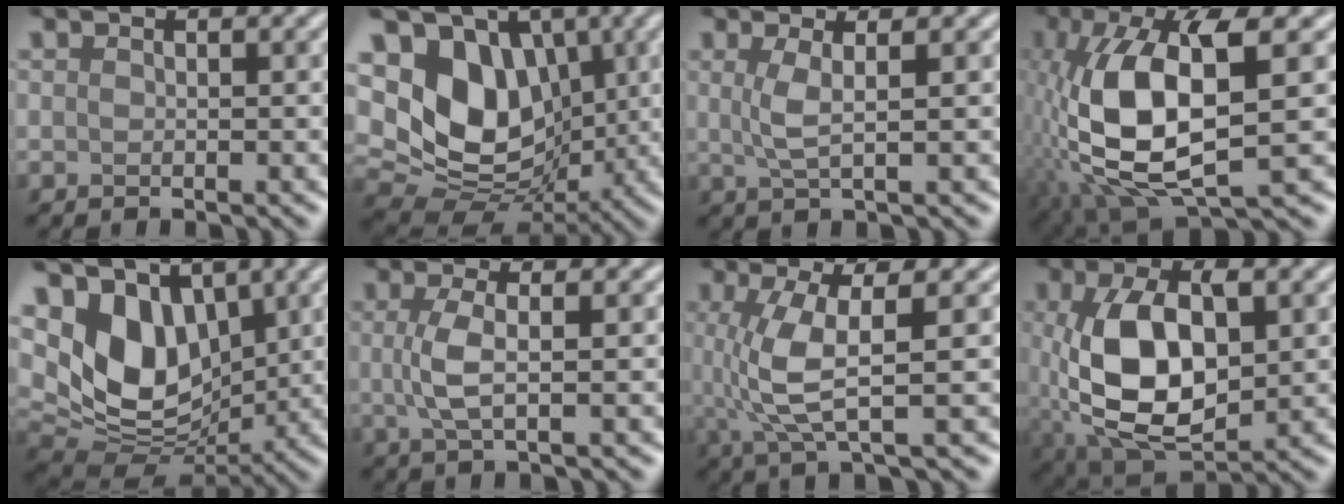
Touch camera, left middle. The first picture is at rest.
{"total": 12.7, "force": [2.3, 9.6, 7.9], "torque": [-0.152, 0.006, 0.040]}
{"total": 2.4, "force": [0.6, 0.6, 2.3], "torque": [-0.046, -0.002, 0.010]}
{"total": 11.4, "force": [-0.6, 4.2, 10.6], "torque": [-0.224, 0.005, -0.013]}
{"total": 9.9, "force": [3.2, 6.9, 6.4], "torque": [-0.134, -0.008, 0.049]}
{"total": 3.1, "force": [0.2, 0.9, 3.0], "torque": [-0.065, 0.000, 0.002]}
{"total": 5.4, "force": [0.5, 1.3, 5.2], "torque": [-0.112, 0.003, 0.012]}
{"total": 10.4, "force": [0.2, 5.8, 8.6], "torque": [-0.182, -0.010, 0.013]}